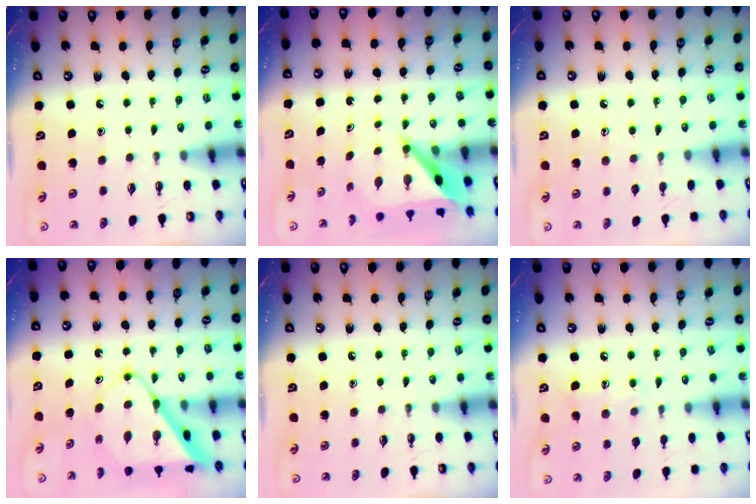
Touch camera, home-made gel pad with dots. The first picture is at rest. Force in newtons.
{"total": 6.3, "press": 6.3, "slide": 0.6}
{"total": 6.8, "press": 6.8, "slide": 0.7}
{"total": 9.9, "press": 9.9, "slide": 0.7}
{"total": 0.0}
{"total": 9.0, "press": 9.0, "slide": 0.6}